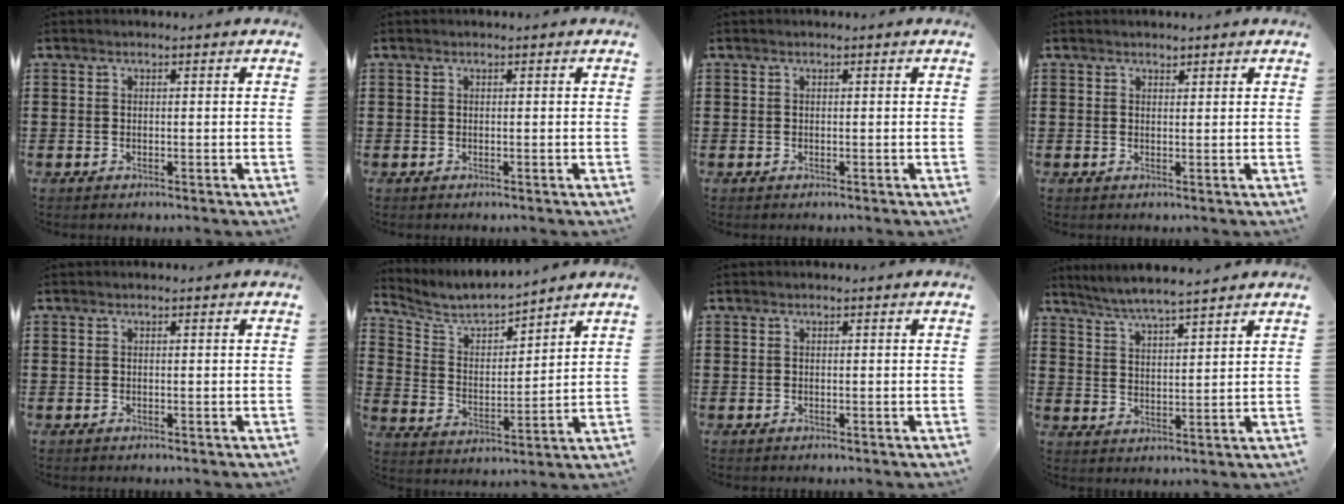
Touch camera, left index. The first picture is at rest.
{"total": 0.0}
{"total": 0.0}
{"total": 1.0, "force": [0.9, 0.3, 0.1], "torque": [-0.004, -0.001, 0.019]}
{"total": 0.0}
{"total": 5.9, "force": [5.5, 1.2, 1.8], "torque": [-0.065, -0.035, 0.091]}
{"total": 0.0}
{"total": 4.7, "force": [4.5, -0.4, 1.4], "torque": [-0.043, -0.019, 0.078]}